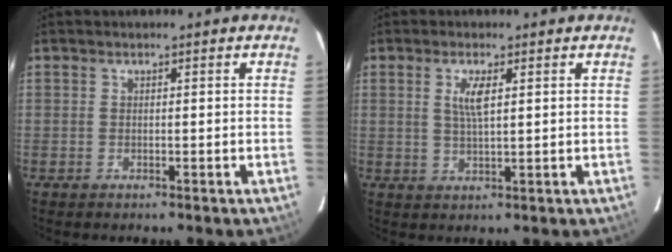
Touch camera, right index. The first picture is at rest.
{"total": 3.7, "force": [1.2, 0.9, 3.4], "torque": [-0.066, -0.001, 0.022]}